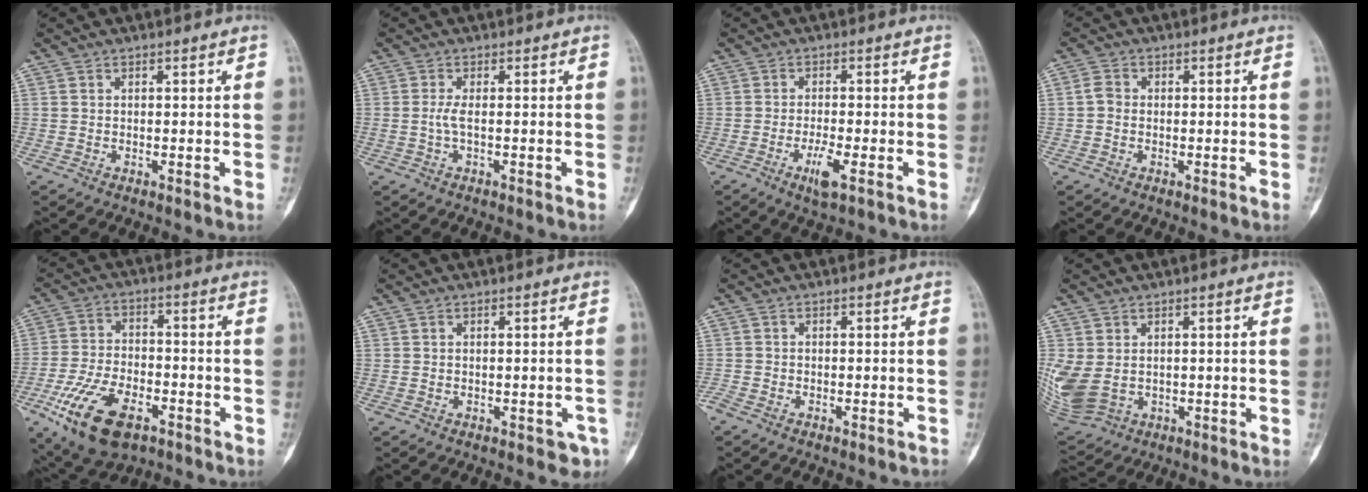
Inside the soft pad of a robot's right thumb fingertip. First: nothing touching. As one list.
[{"total": 1.8, "force": [-0.3, 0.4, 1.7], "torque": [-0.043, -0.004, -0.007]}, {"total": 4.3, "force": [-1.9, 0.9, 3.8], "torque": [-0.078, -0.001, -0.036]}, {"total": 2.3, "force": [-0.2, 1.9, 1.2], "torque": [-0.018, 0.004, -0.009]}, {"total": 15.9, "force": [-7.9, 8.2, 11.0], "torque": [-0.208, 0.020, -0.135]}, {"total": 2.9, "force": [-1.5, 1.7, 1.8], "torque": [-0.007, 0.007, -0.014]}, {"total": 3.4, "force": [-2.9, 1.3, 1.2], "torque": [-0.022, 0.011, -0.039]}, {"total": 8.7, "force": [-0.3, 6.5, 5.8], "torque": [-0.140, -0.007, 0.014]}]